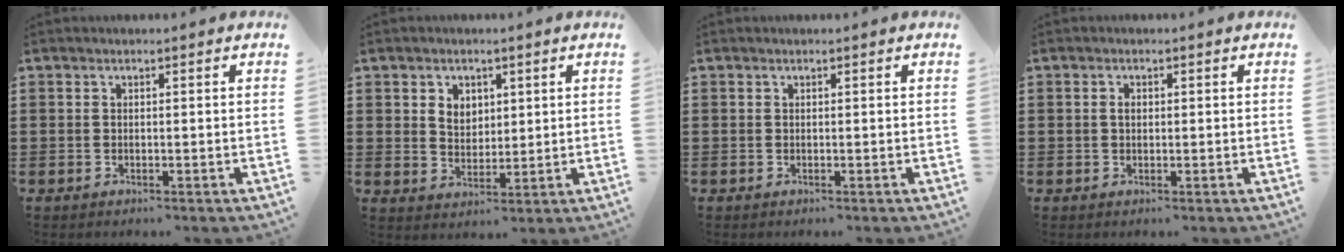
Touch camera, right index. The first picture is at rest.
{"total": 3.3, "force": [1.6, 2.8, 1.0], "torque": [-0.023, 0.008, 0.026]}
{"total": 0.0}
{"total": 1.0, "force": [0.1, 0.6, 0.7], "torque": [-0.016, 0.004, 0.002]}